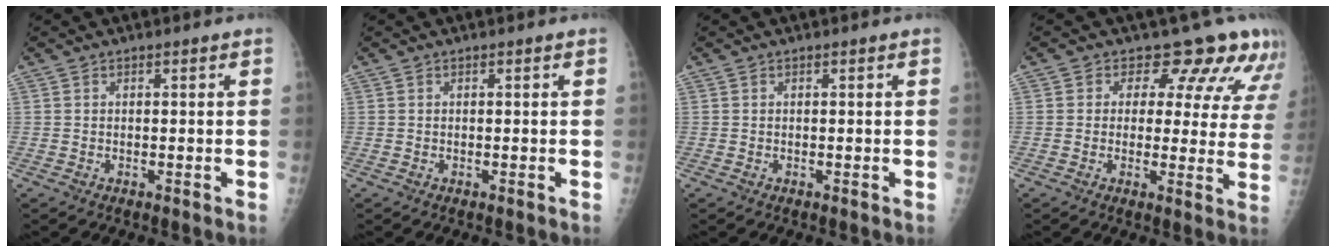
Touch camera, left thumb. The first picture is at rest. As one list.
[{"total": 0.0}, {"total": 0.0}, {"total": 11.3, "force": [9.1, 5.8, 3.6], "torque": [0.010, -0.042, 0.078]}]